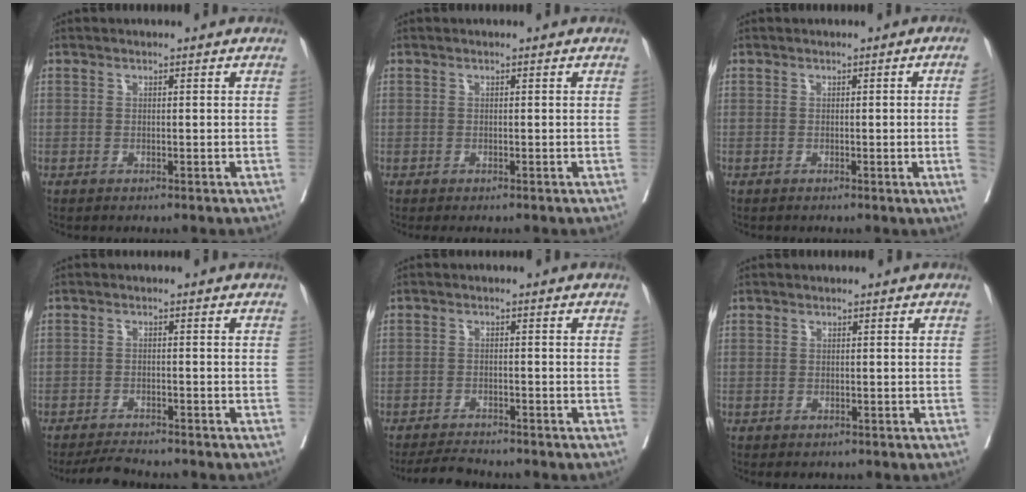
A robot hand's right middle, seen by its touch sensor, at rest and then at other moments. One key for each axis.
{"total": 0.8, "fx": -0.6, "fy": 0.3, "fz": 0.4, "tx": -0.004, "ty": -0.004, "tz": -0.011}
{"total": 4.2, "fx": -0.5, "fy": -1.6, "fz": 3.8, "tx": -0.051, "ty": -0.011, "tz": -0.004}
{"total": 4.0, "fx": -3.8, "fy": 0.2, "fz": 1.0, "tx": -0.016, "ty": -0.016, "tz": -0.066}
{"total": 4.4, "fx": -4.3, "fy": 0.4, "fz": 1.0, "tx": -0.015, "ty": -0.016, "tz": -0.074}
{"total": 0.0}